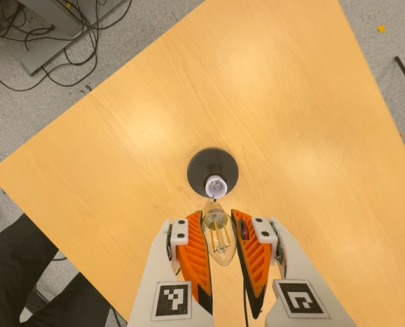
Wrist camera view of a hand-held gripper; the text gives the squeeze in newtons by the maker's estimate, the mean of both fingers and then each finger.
{"total": 23.9, "left": 26.3, "right": 21.4}